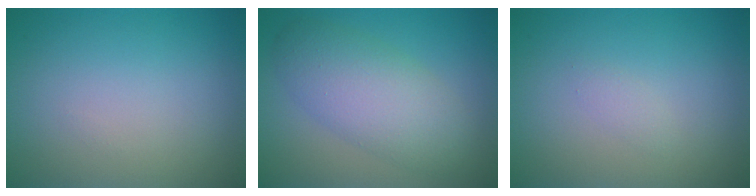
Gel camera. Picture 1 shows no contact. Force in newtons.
{"total": 5.9, "press": 5.9, "slide": 0.1}
{"total": 0.7, "press": 0.7, "slide": 0.0}